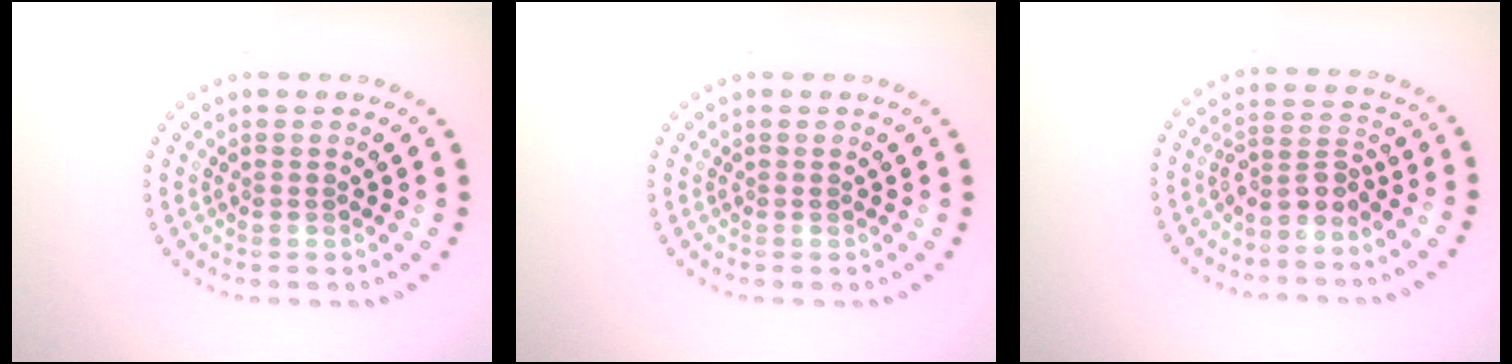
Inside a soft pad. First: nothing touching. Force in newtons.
{"total": 0.0}
{"total": 2.8, "press": 2.1, "slide": 1.9}